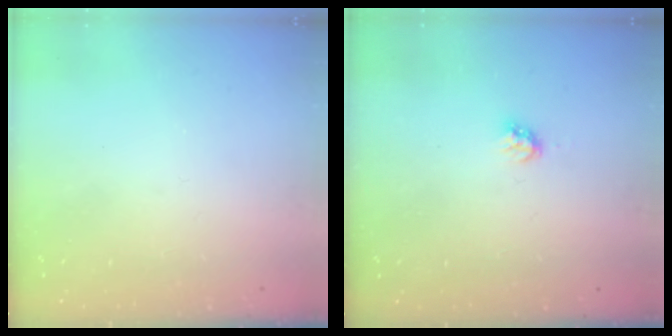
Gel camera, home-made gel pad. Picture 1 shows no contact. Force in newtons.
{"total": 2.8, "press": 2.8, "slide": 0.2}